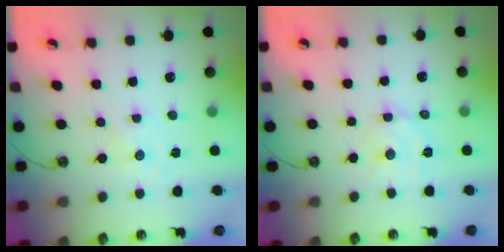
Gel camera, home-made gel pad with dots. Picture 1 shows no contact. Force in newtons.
{"total": 8.8, "press": 8.8, "slide": 0.5}